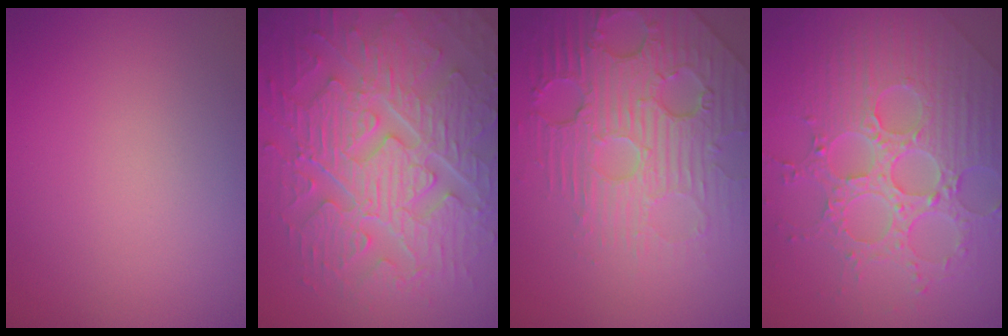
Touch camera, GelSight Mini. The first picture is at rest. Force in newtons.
{"total": 10.4, "press": 7.0, "slide": 7.7}
{"total": 7.3, "press": 5.4, "slide": 4.9}
{"total": 8.5, "press": 6.2, "slide": 5.8}